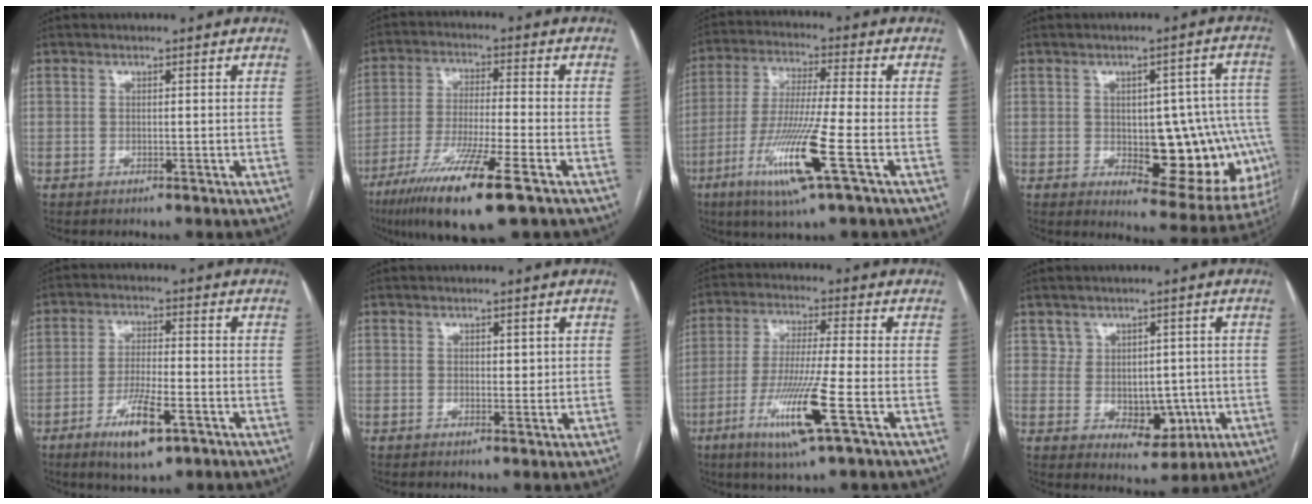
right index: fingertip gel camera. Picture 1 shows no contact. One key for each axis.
{"total": 14.4, "fx": -8.2, "fy": 0.6, "fz": 11.8, "tx": -0.237, "ty": -0.038, "tz": -0.147}
{"total": 13.5, "fx": -5.4, "fy": -0.4, "fz": 12.4, "tx": -0.254, "ty": -0.024, "tz": -0.102}
{"total": 17.9, "fx": -2.8, "fy": 7.5, "fz": 16.0, "tx": -0.126, "ty": 0.031, "tz": -0.010}
{"total": 8.6, "fx": -4.4, "fy": 1.9, "fz": 7.2, "tx": -0.134, "ty": -0.012, "tz": -0.072}
{"total": 1.5, "fx": 0.6, "fy": 0.8, "fz": 1.2, "tx": -0.012, "ty": -0.002, "tz": 0.008}
{"total": 11.8, "fx": -4.7, "fy": -0.5, "fz": 10.9, "tx": -0.219, "ty": -0.023, "tz": -0.089}
{"total": 6.0, "fx": 0.4, "fy": 5.3, "fz": 2.8, "tx": -0.027, "ty": 0.009, "tz": 0.023}